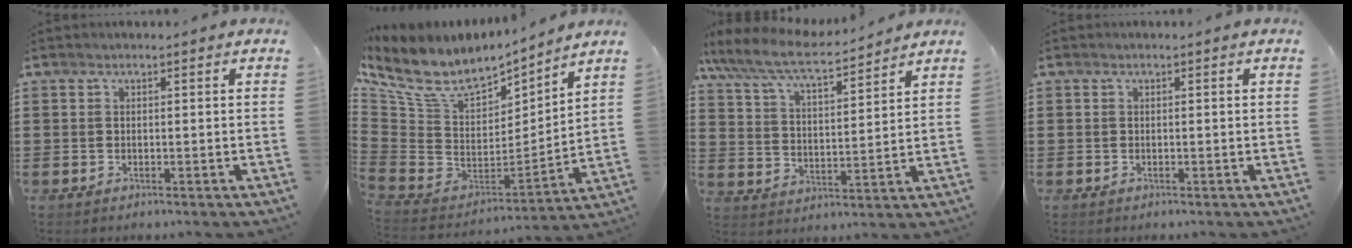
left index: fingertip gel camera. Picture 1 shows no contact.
{"total": 9.3, "force": [6.1, 4.5, 5.3], "torque": [-0.130, -0.040, 0.113]}
{"total": 7.0, "force": [6.2, 0.8, 3.2], "torque": [-0.087, -0.031, 0.104]}
{"total": 0.0}